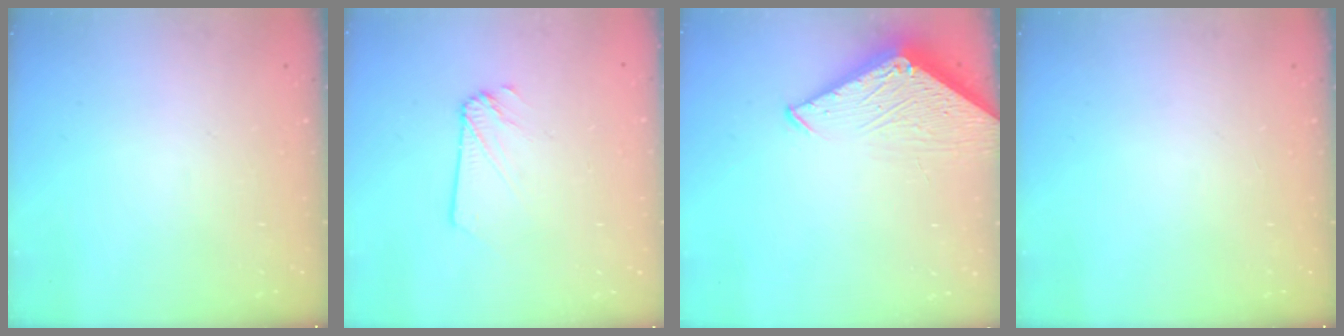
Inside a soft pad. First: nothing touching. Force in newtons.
{"total": 2.8, "press": 2.8, "slide": 0.3}
{"total": 4.6, "press": 4.6, "slide": 0.5}
{"total": 0.0}